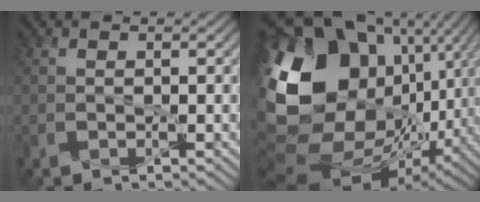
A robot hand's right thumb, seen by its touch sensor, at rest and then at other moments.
{"total": 21.5, "force": [2.6, 15.6, 14.5], "torque": [-0.327, -0.003, 0.074]}